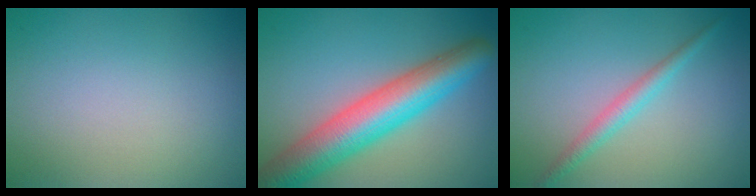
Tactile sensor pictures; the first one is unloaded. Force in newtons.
{"total": 8.3, "press": 8.3, "slide": 0.4}
{"total": 2.0, "press": 2.0, "slide": 0.1}